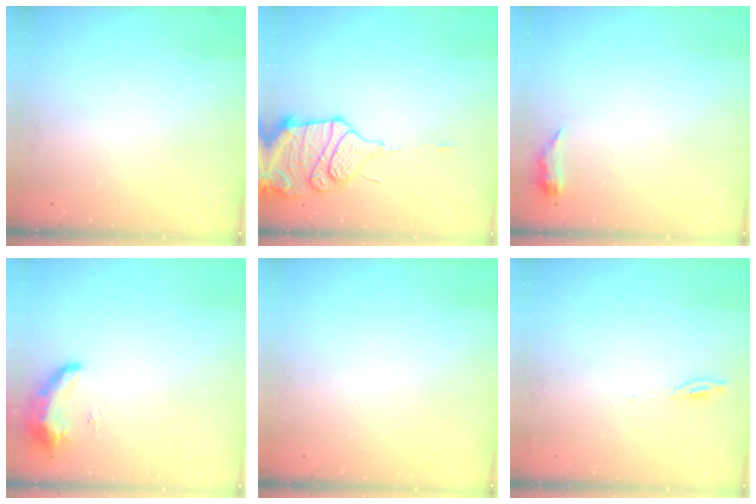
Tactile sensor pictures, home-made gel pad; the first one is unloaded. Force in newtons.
{"total": 16.7, "press": 16.3, "slide": 3.4}
{"total": 4.6, "press": 4.5, "slide": 0.8}
{"total": 9.2, "press": 8.6, "slide": 3.1}
{"total": 0.0}
{"total": 2.9, "press": 2.9, "slide": 0.4}